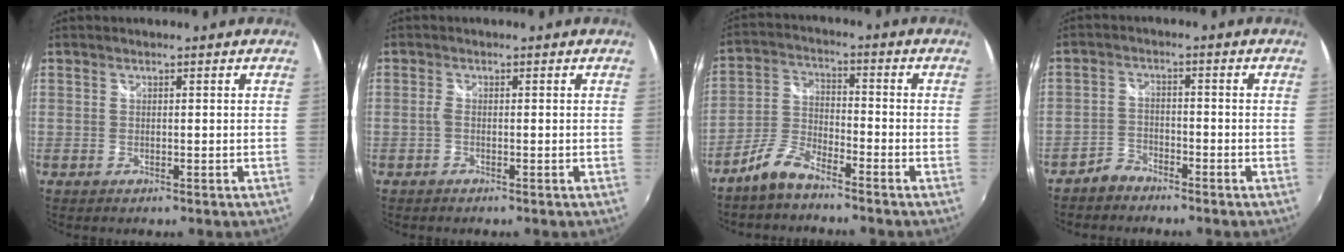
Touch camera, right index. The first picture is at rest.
{"total": 1.0, "force": [-0.3, 0.4, 0.9], "torque": [-0.020, 0.001, -0.008]}
{"total": 6.6, "force": [-5.4, 1.8, 3.2], "torque": [-0.077, 0.009, -0.113]}
{"total": 3.6, "force": [-3.2, 1.6, 0.4], "torque": [-0.014, 0.007, -0.061]}